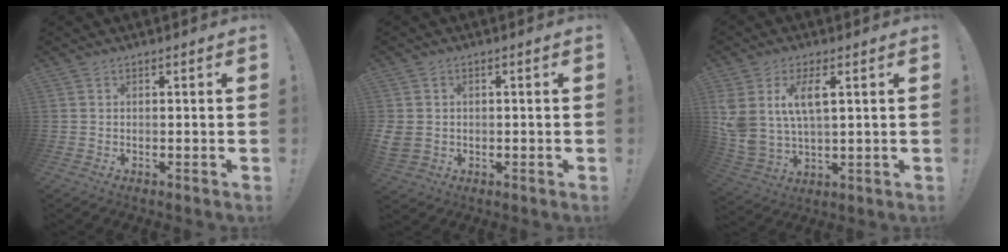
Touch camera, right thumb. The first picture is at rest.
{"total": 4.2, "force": [0.3, 3.8, 1.7], "torque": [-0.044, -0.006, 0.006]}
{"total": 10.5, "force": [4.2, 5.2, 8.1], "torque": [-0.171, -0.013, 0.077]}